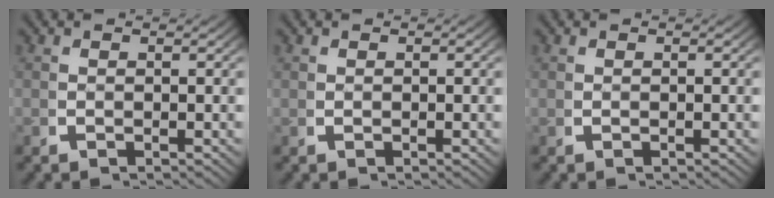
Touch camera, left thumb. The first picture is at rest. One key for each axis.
{"total": 0.0}
{"total": 0.0}